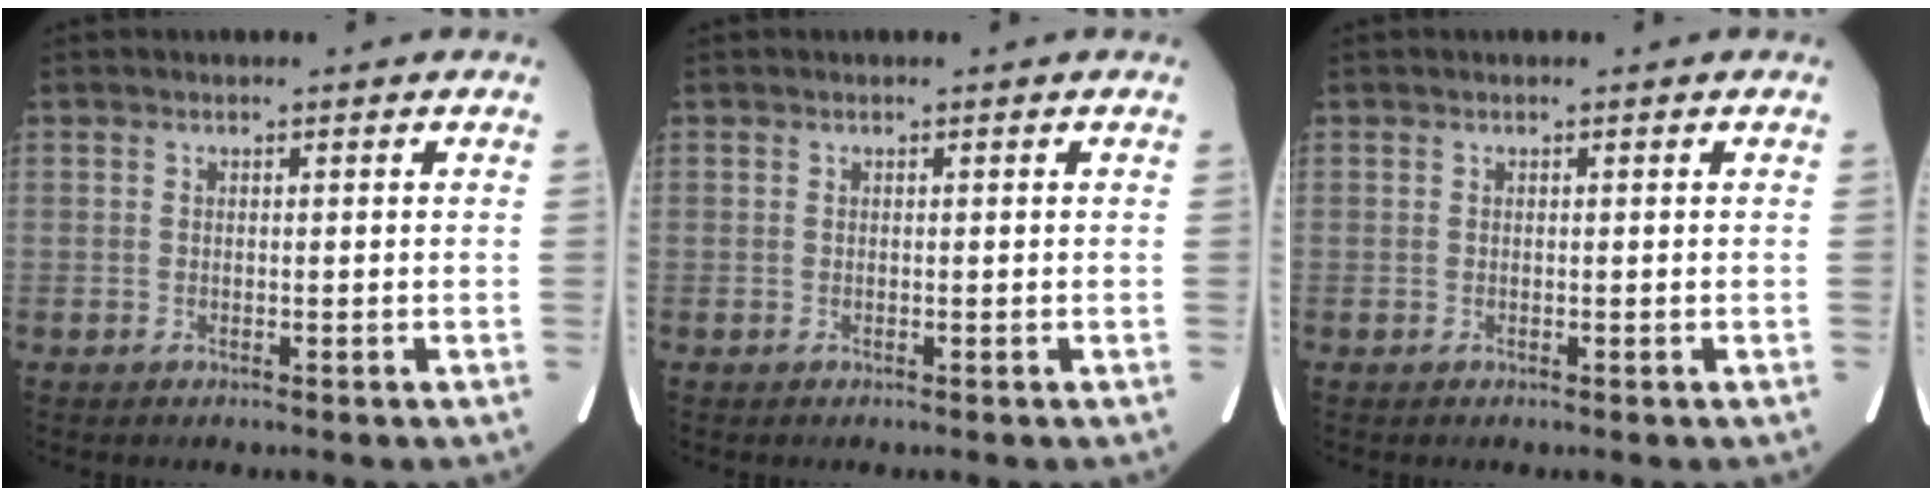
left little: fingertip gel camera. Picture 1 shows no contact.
{"total": 0.0}
{"total": 0.0}